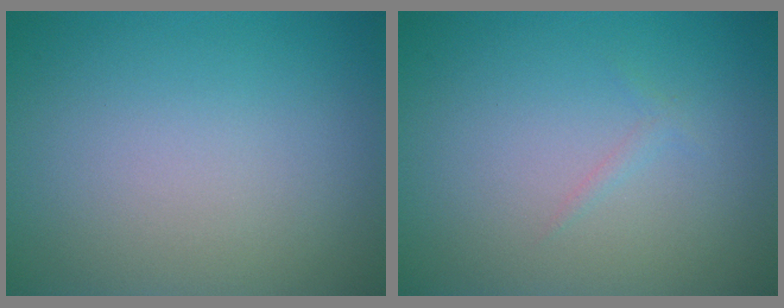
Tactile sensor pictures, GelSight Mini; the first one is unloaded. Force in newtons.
{"total": 0.5, "press": 0.5, "slide": 0.1}